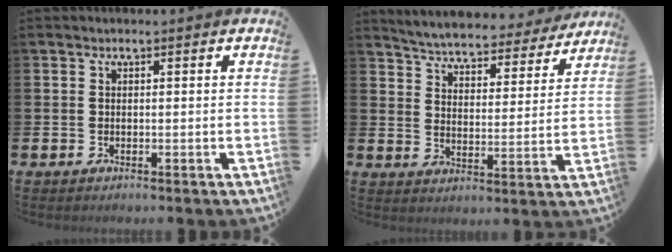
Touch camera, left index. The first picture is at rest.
{"total": 5.1, "force": [4.9, 0.7, 1.0], "torque": [-0.049, -0.040, 0.081]}